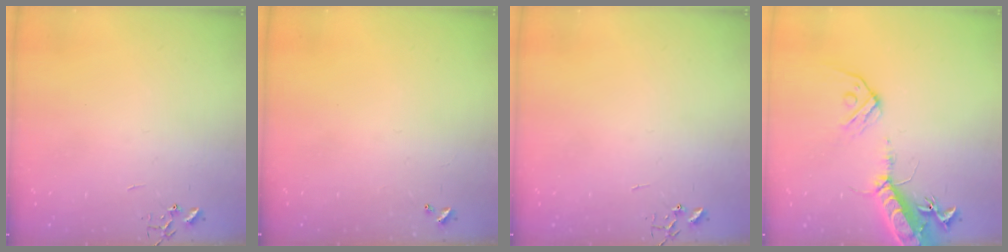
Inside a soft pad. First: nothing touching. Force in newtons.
{"total": 0.0}
{"total": 0.0}
{"total": 16.9, "press": 16.5, "slide": 3.8}